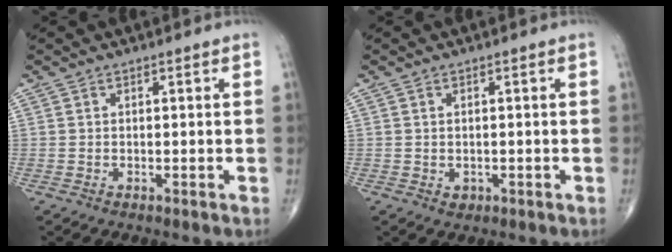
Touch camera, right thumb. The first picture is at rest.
{"total": 1.4, "force": [-0.2, 1.1, 0.8], "torque": [-0.008, -0.001, 0.001]}